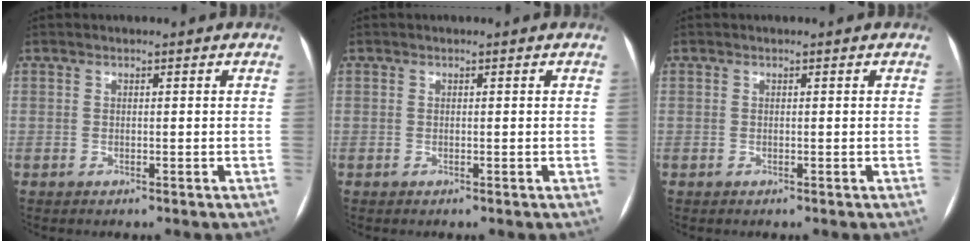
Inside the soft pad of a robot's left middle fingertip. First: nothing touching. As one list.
[{"total": 0.0}, {"total": 0.0}]